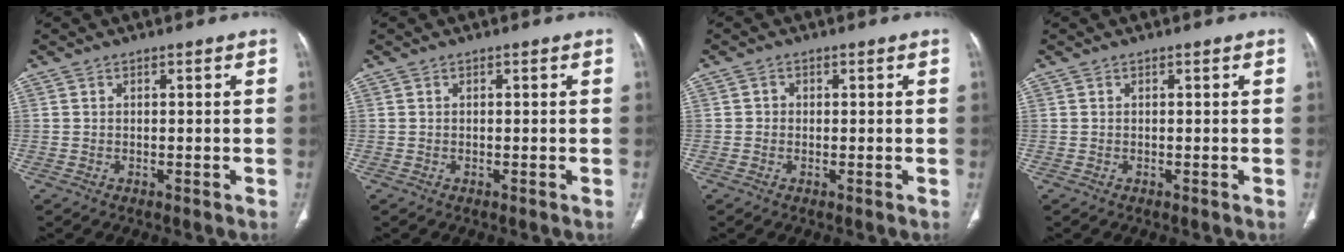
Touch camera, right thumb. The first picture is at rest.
{"total": 0.0}
{"total": 1.1, "force": [-0.1, 1.0, 0.3], "torque": [0.001, 0.003, -0.003]}
{"total": 0.0}